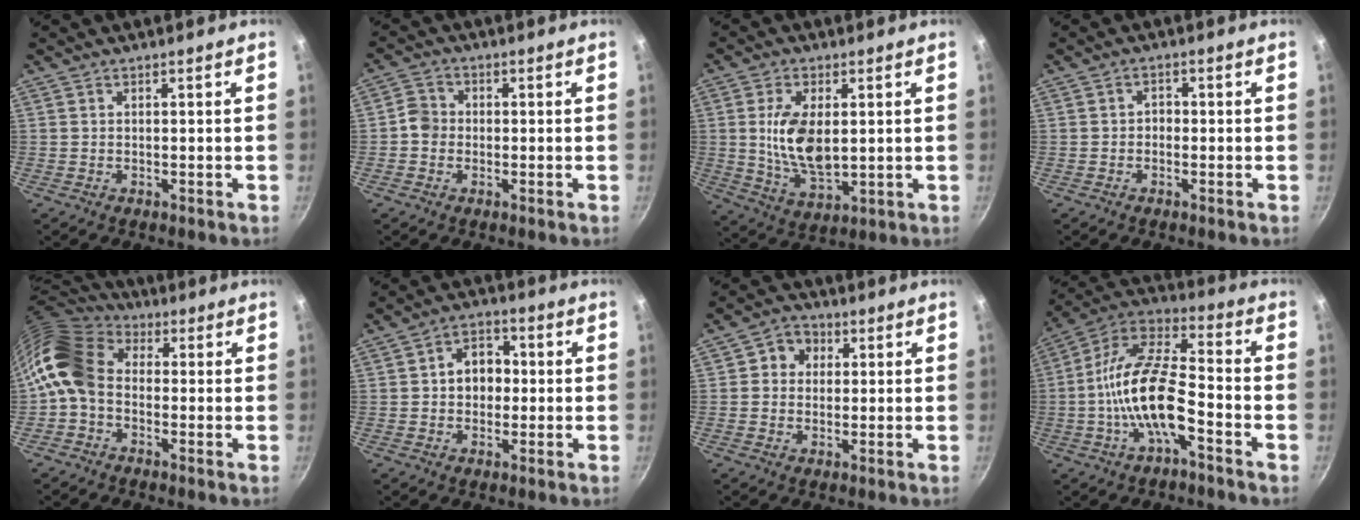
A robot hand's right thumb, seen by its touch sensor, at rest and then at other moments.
{"total": 3.6, "force": [-0.7, 3.2, 1.4], "torque": [-0.011, 0.012, -0.025]}
{"total": 11.5, "force": [1.3, 6.0, 9.6], "torque": [-0.176, -0.013, 0.033]}
{"total": 1.6, "force": [-0.5, 1.3, 0.8], "torque": [-0.006, 0.008, -0.012]}
{"total": 12.0, "force": [-2.1, 8.9, 7.8], "torque": [-0.141, 0.042, -0.066]}
{"total": 7.2, "force": [0.1, 5.6, 4.4], "torque": [-0.027, 0.016, -0.004]}
{"total": 5.7, "force": [1.3, 5.1, 2.3], "torque": [-0.001, 0.003, 0.009]}
{"total": 16.2, "force": [-5.0, 6.2, 14.1], "torque": [-0.258, 0.044, -0.112]}